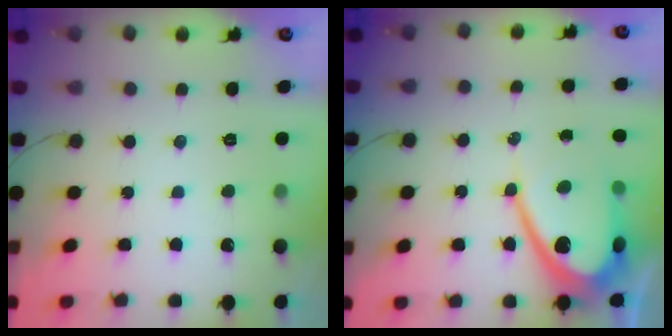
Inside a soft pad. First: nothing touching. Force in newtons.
{"total": 14.8, "press": 14.8, "slide": 1.0}